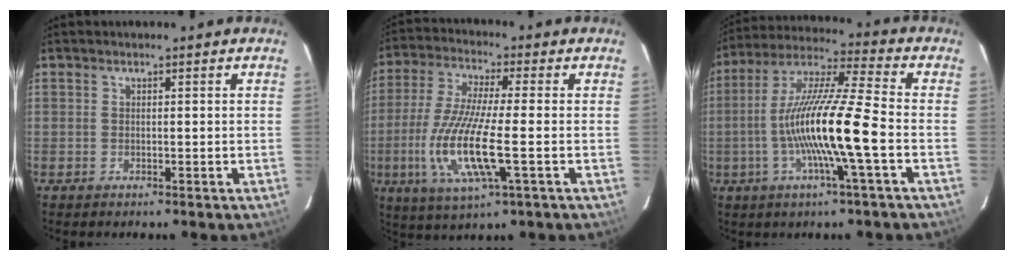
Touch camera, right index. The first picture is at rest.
{"total": 14.4, "force": [-3.5, 2.5, 13.8], "torque": [-0.284, -0.021, -0.064]}
{"total": 16.2, "force": [-3.9, -0.1, 15.8], "torque": [-0.298, 0.000, -0.077]}